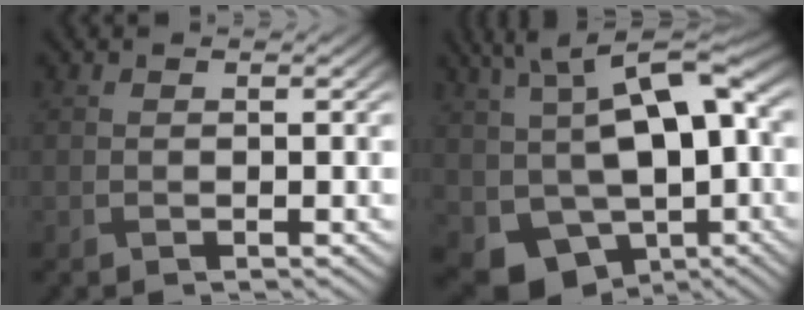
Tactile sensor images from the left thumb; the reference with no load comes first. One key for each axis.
{"total": 17.9, "fx": 0.0, "fy": 10.9, "fz": 14.3, "tx": -0.256, "ty": -0.014, "tz": 0.025}